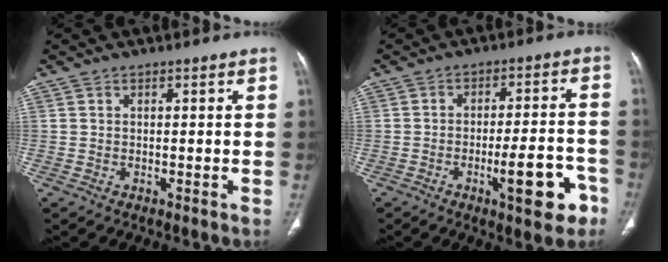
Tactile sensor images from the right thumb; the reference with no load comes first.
{"total": 10.8, "force": [-5.0, 3.1, 9.0], "torque": [-0.118, 0.031, -0.066]}